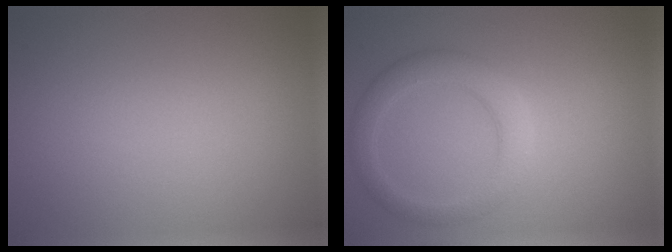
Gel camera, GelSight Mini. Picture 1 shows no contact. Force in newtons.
{"total": 3.3, "press": 3.3, "slide": 0.1}